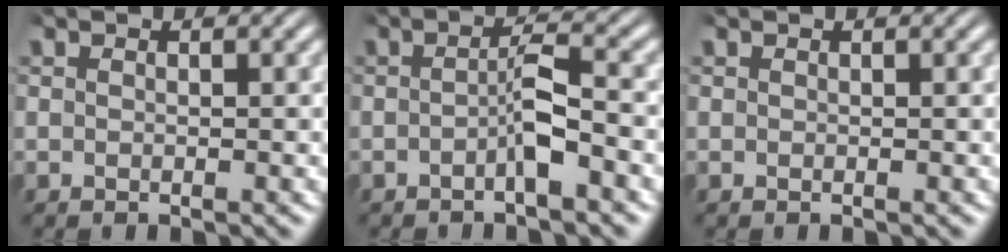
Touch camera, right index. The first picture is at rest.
{"total": 2.4, "force": [-1.1, -0.1, 2.1], "torque": [-0.029, 0.004, -0.022]}
{"total": 0.0}